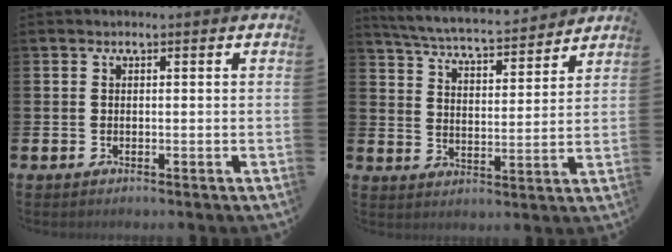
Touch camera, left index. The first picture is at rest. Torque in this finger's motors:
{"motor_torque": [1.04, -1.09, 0.35, 0.14]}